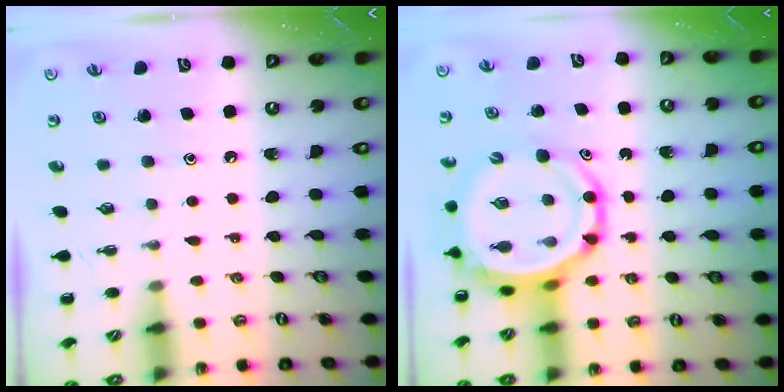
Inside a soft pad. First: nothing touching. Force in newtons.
{"total": 9.6, "press": 9.2, "slide": 2.9}